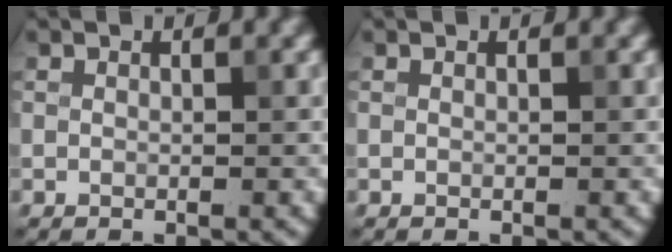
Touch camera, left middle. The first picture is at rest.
{"total": 0.0}